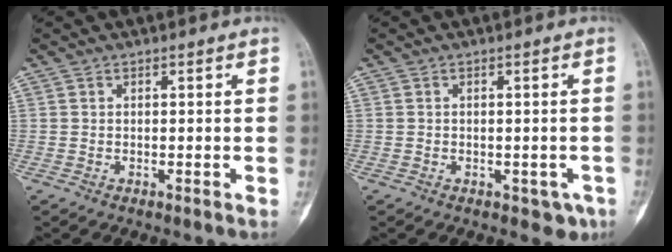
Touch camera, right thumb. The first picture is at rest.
{"total": 3.2, "force": [-1.0, 2.4, 1.7], "torque": [-0.001, 0.009, -0.004]}